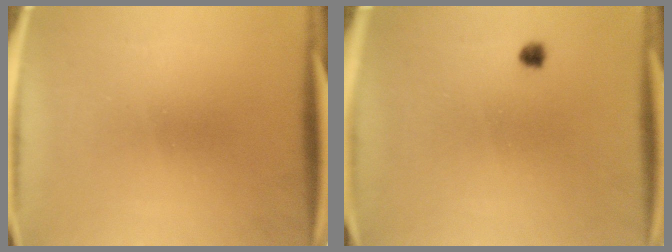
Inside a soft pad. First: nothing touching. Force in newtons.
{"total": 1.2}